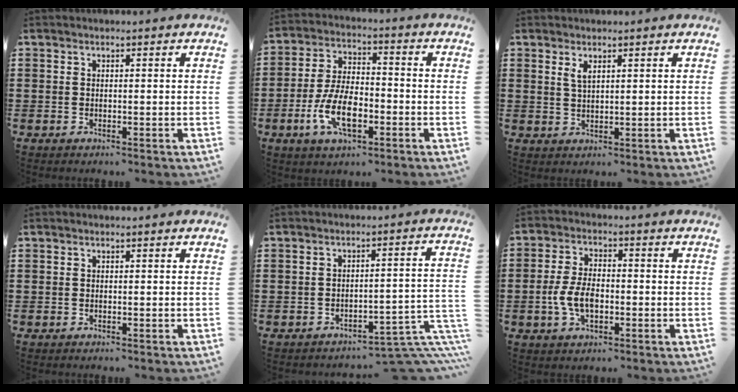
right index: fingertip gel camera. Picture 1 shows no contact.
{"total": 9.6, "force": [-3.4, 4.3, 7.8], "torque": [-0.176, -0.009, -0.065]}
{"total": 1.8, "force": [1.2, 0.6, 1.2], "torque": [-0.026, 0.004, 0.021]}
{"total": 0.0}
{"total": 5.2, "force": [-4.4, 0.6, 2.8], "torque": [-0.046, -0.004, -0.083]}
{"total": 6.1, "force": [-1.4, 3.4, 5.0], "torque": [-0.122, -0.001, -0.033]}